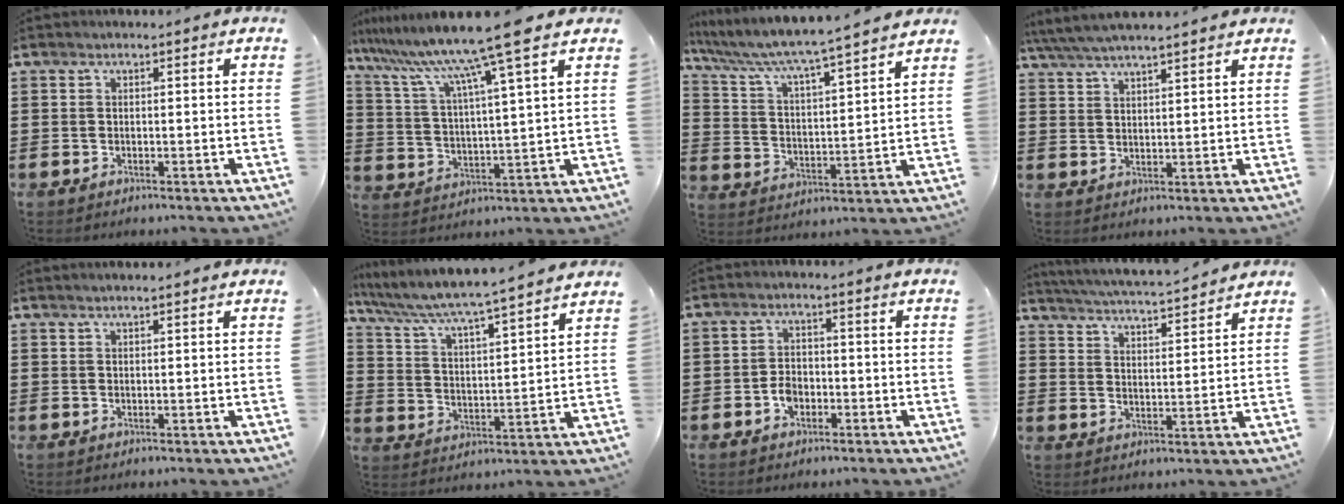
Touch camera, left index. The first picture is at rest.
{"total": 11.4, "force": [8.8, -1.1, 7.2], "torque": [-0.175, -0.048, 0.137]}
{"total": 4.9, "force": [4.5, -0.7, 2.0], "torque": [-0.063, -0.044, 0.065]}
{"total": 4.3, "force": [3.8, 0.1, 1.9], "torque": [-0.049, -0.013, 0.067]}
{"total": 1.0, "force": [0.8, -0.1, 0.6], "torque": [-0.010, 0.000, 0.014]}
{"total": 4.8, "force": [4.3, -0.6, 2.1], "torque": [-0.063, -0.039, 0.062]}
{"total": 3.0, "force": [-1.2, 2.1, 1.8], "torque": [-0.037, 0.002, -0.024]}
{"total": 4.5, "force": [4.3, -0.3, 1.2], "torque": [-0.044, -0.031, 0.070]}